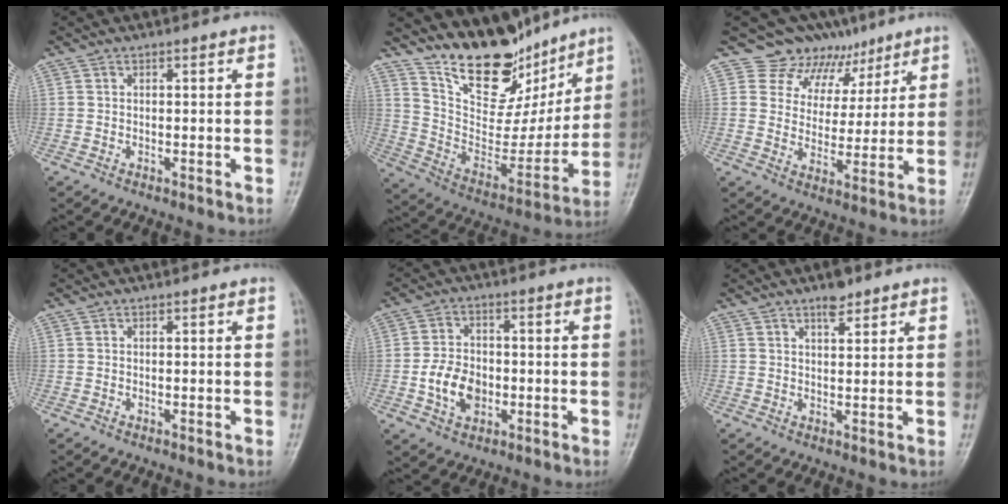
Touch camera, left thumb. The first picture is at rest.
{"total": 18.7, "force": [14.8, 8.4, 7.9], "torque": [-0.066, -0.085, 0.259]}
{"total": 10.6, "force": [7.6, 7.2, 1.4], "torque": [0.019, -0.040, 0.112]}
{"total": 0.0}
{"total": 8.2, "force": [-1.7, 6.1, 5.3], "torque": [-0.079, 0.010, -0.031]}
{"total": 3.4, "force": [2.5, 1.2, 2.0], "torque": [-0.023, -0.015, 0.038]}